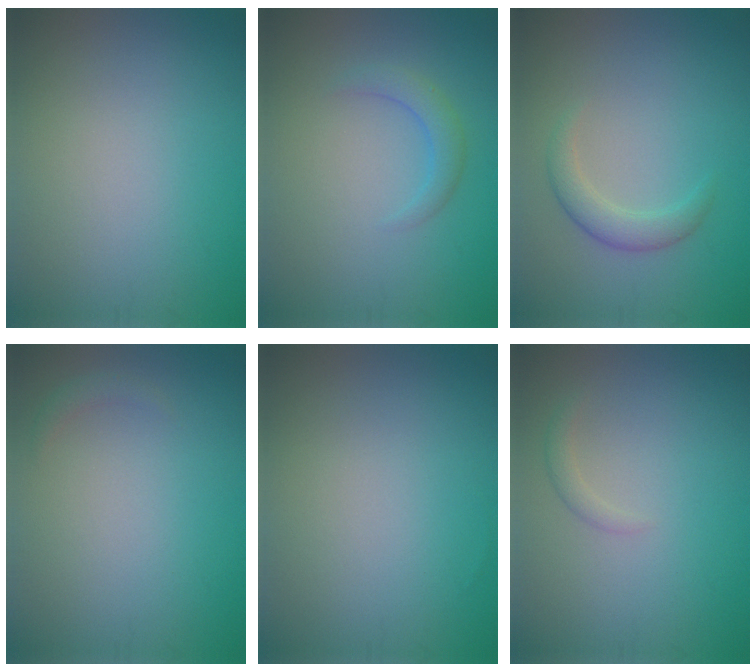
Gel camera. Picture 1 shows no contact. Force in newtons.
{"total": 1.8, "press": 1.8, "slide": 0.2}
{"total": 2.2, "press": 2.2, "slide": 0.1}
{"total": 0.7, "press": 0.7, "slide": 0.1}
{"total": 0.0}
{"total": 1.0, "press": 1.0, "slide": 0.1}